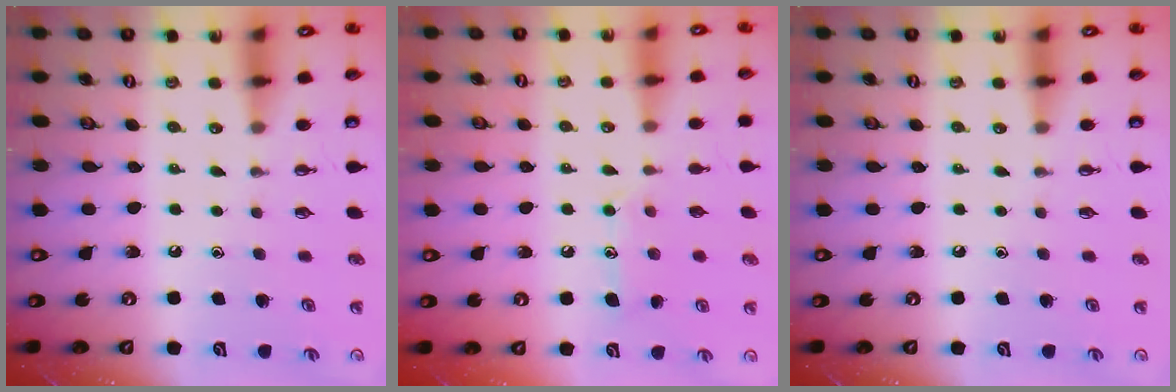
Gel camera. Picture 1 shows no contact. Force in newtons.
{"total": 9.6, "press": 9.6, "slide": 0.5}
{"total": 0.0}